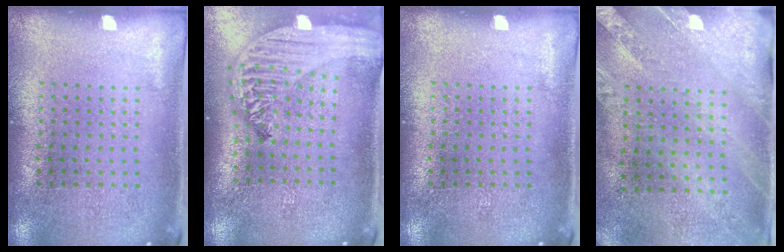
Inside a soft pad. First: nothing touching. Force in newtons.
{"total": 2.8, "press": 2.3, "slide": 1.7}
{"total": 0.0}
{"total": 2.5, "press": 2.1, "slide": 1.4}